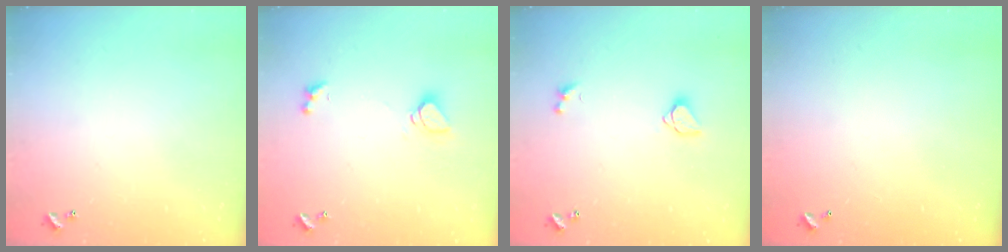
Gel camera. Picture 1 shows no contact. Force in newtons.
{"total": 1.6, "press": 1.5, "slide": 0.4}
{"total": 1.5, "press": 1.5, "slide": 0.3}
{"total": 2.8, "press": 2.8, "slide": 0.1}